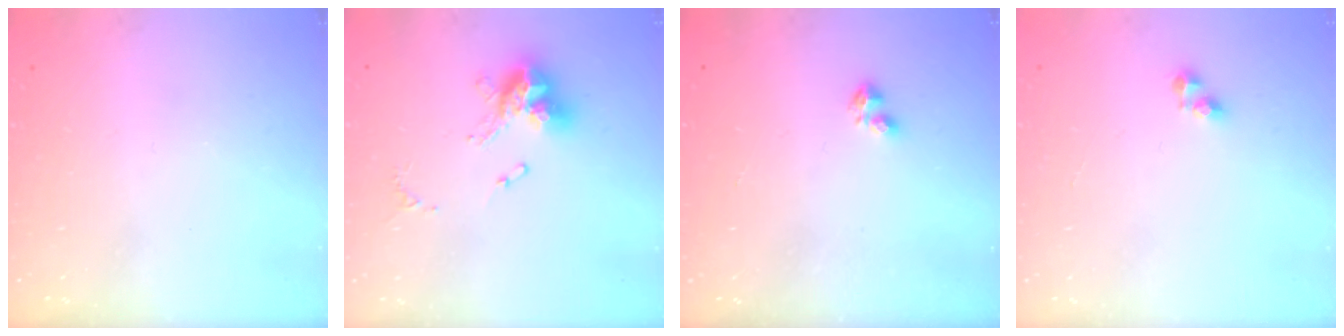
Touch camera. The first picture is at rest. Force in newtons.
{"total": 12.6, "press": 12.5, "slide": 1.4}
{"total": 2.2, "press": 2.2, "slide": 0.4}
{"total": 4.8, "press": 4.7, "slide": 0.3}